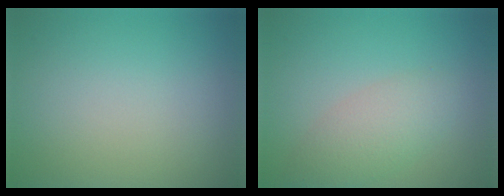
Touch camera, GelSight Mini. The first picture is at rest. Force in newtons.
{"total": 3.3, "press": 3.3, "slide": 0.1}